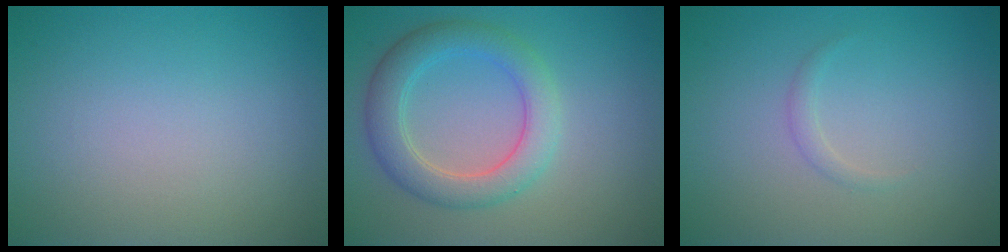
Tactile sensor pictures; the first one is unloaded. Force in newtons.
{"total": 4.6, "press": 4.6, "slide": 0.4}
{"total": 0.7, "press": 0.7, "slide": 0.0}